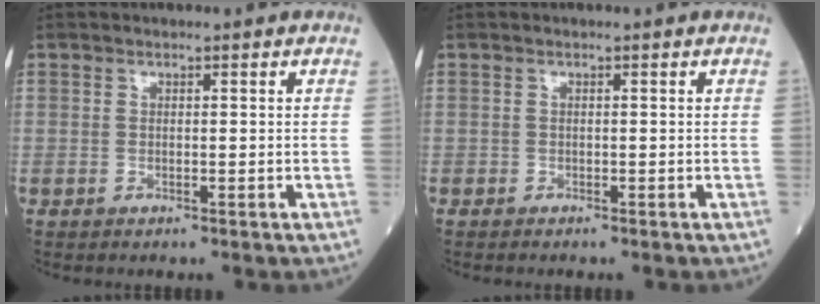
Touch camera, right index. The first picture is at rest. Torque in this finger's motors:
{"motor_torque": [0.04, -0.01, -0.05, 0.00]}